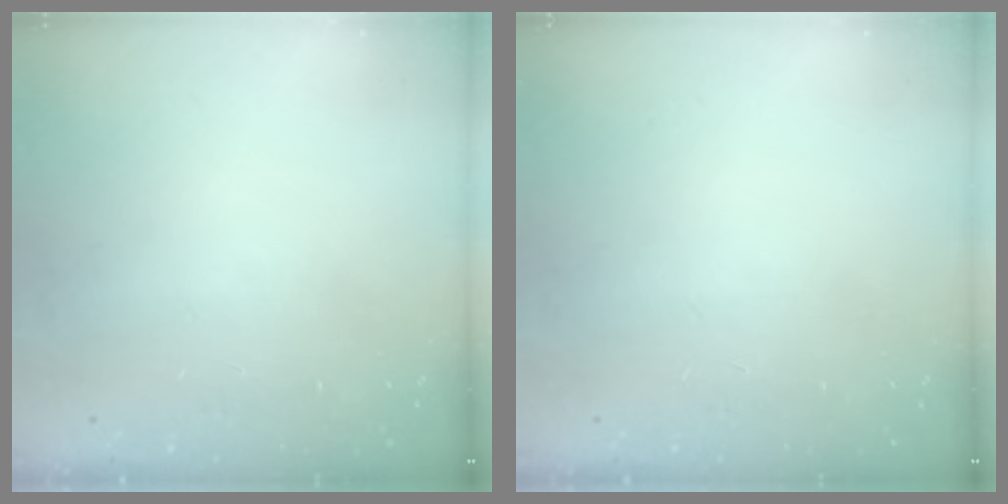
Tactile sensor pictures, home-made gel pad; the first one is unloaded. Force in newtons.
{"total": 0.0}